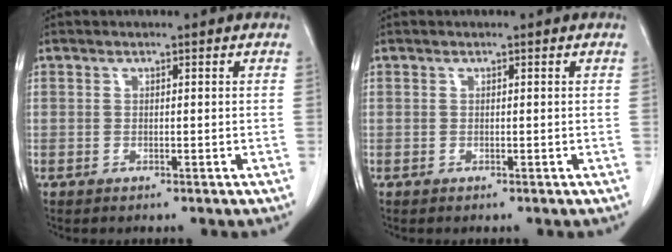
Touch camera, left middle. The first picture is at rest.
{"total": 0.0}